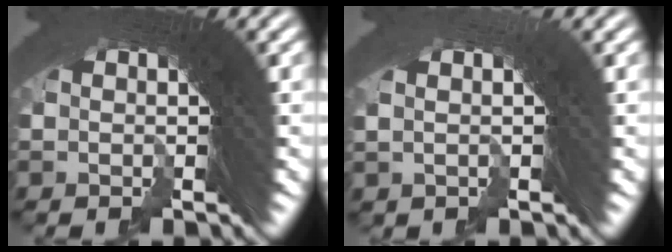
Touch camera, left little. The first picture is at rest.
{"total": 0.8, "force": [0.0, -0.7, 0.4], "torque": [0.005, 0.016, 0.000]}